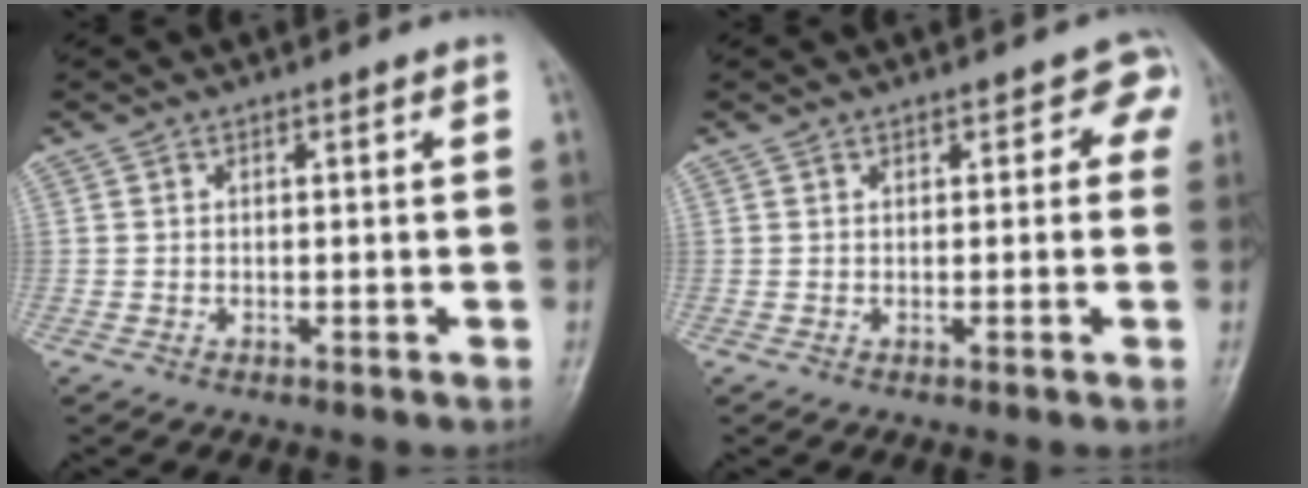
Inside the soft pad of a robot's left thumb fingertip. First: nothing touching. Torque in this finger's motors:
{"motor_torque": [-0.28, 0.18, -0.11, -0.03, 0.03]}